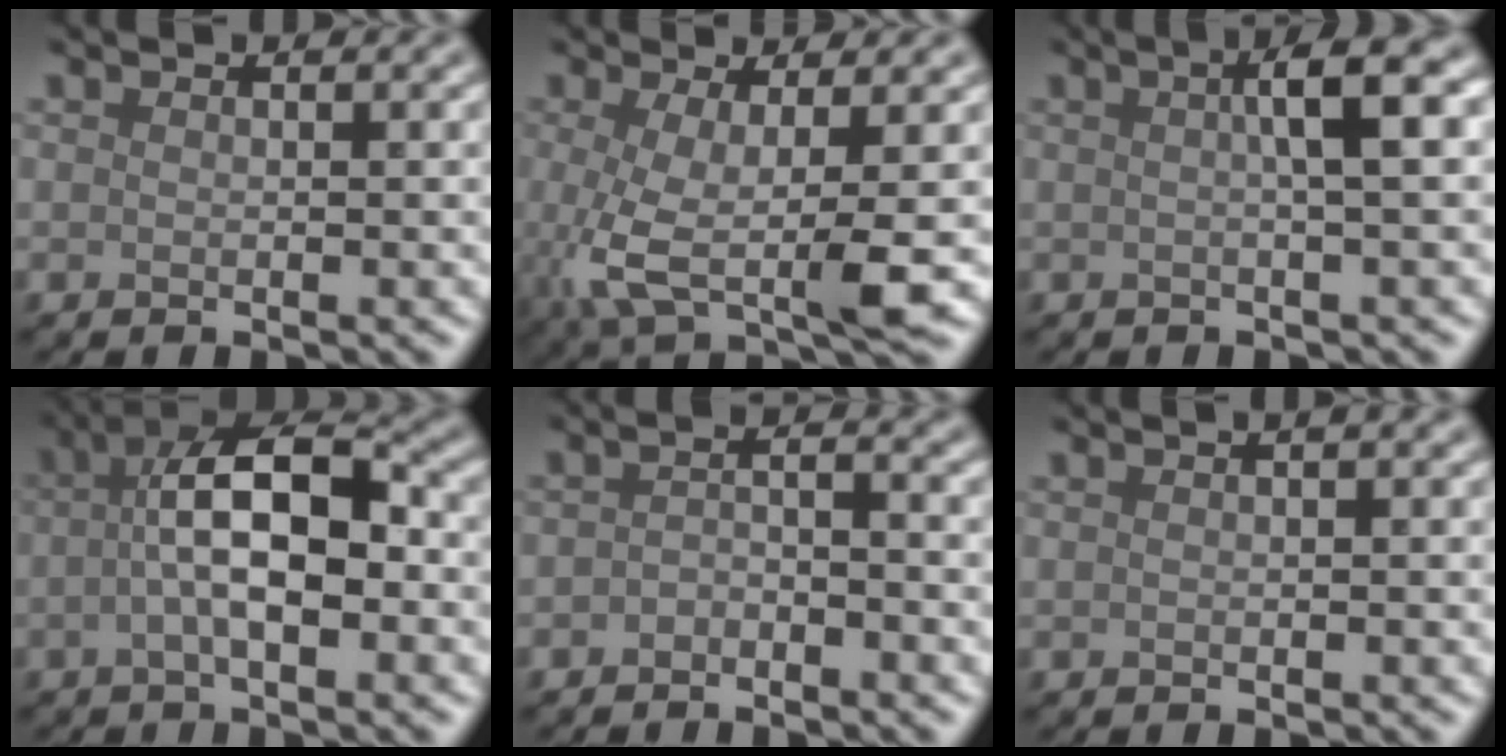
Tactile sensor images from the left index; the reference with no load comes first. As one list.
[{"total": 5.7, "force": [-0.5, 1.5, 5.5], "torque": [-0.105, -0.009, -0.010]}, {"total": 4.4, "force": [0.9, 0.7, 4.2], "torque": [-0.058, 0.016, 0.009]}, {"total": 7.5, "force": [-0.3, 2.8, 7.0], "torque": [-0.121, 0.019, -0.014]}, {"total": 1.7, "force": [-1.2, 0.6, 1.0], "torque": [-0.022, 0.004, -0.026]}, {"total": 1.0, "force": [0.3, 0.0, 1.0], "torque": [-0.018, 0.007, -0.001]}]